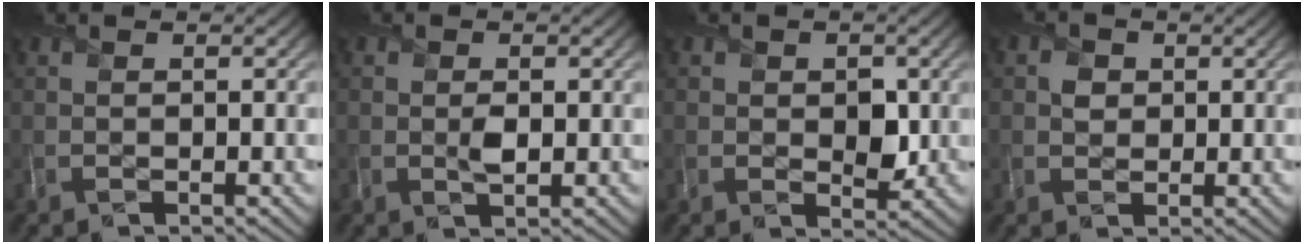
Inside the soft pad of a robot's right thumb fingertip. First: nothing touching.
{"total": 1.8, "force": [-0.1, 1.2, 1.3], "torque": [-0.025, -0.004, -0.003]}
{"total": 3.2, "force": [0.2, 2.4, 2.1], "torque": [-0.036, -0.011, -0.001]}
{"total": 2.1, "force": [0.4, 1.9, 0.8], "torque": [-0.014, -0.002, 0.001]}